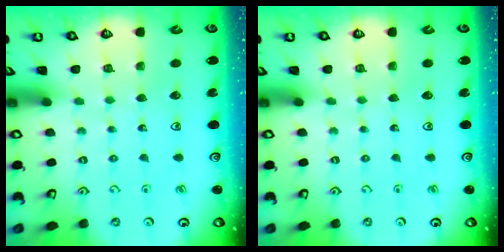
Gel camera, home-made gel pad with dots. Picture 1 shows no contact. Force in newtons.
{"total": 0.0}